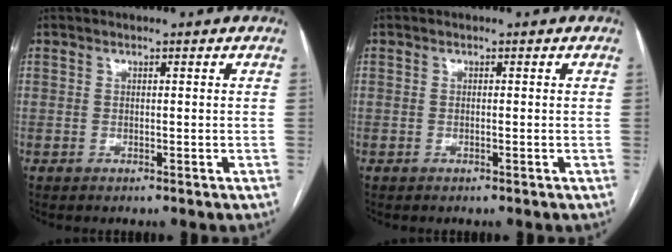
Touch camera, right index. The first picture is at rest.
{"total": 0.0}